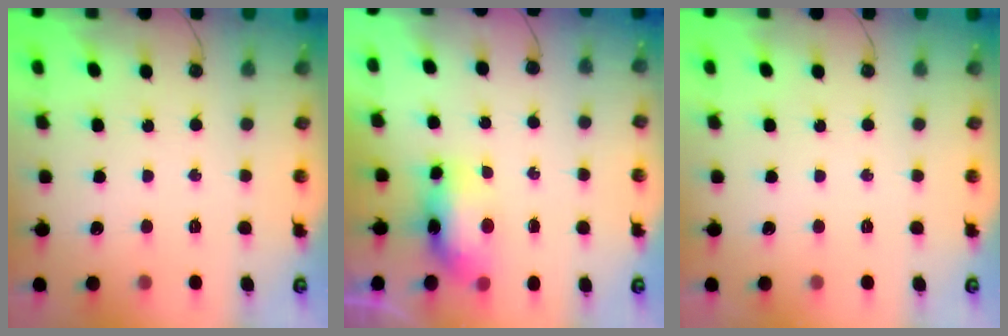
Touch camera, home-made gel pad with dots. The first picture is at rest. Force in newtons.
{"total": 7.4, "press": 7.4, "slide": 0.7}
{"total": 0.0}